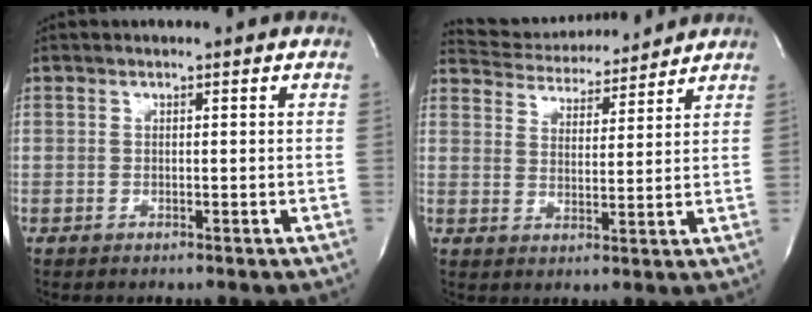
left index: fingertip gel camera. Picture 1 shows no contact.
{"total": 11.6, "force": [11.2, 1.8, 2.5], "torque": [-0.045, 0.011, 0.174]}